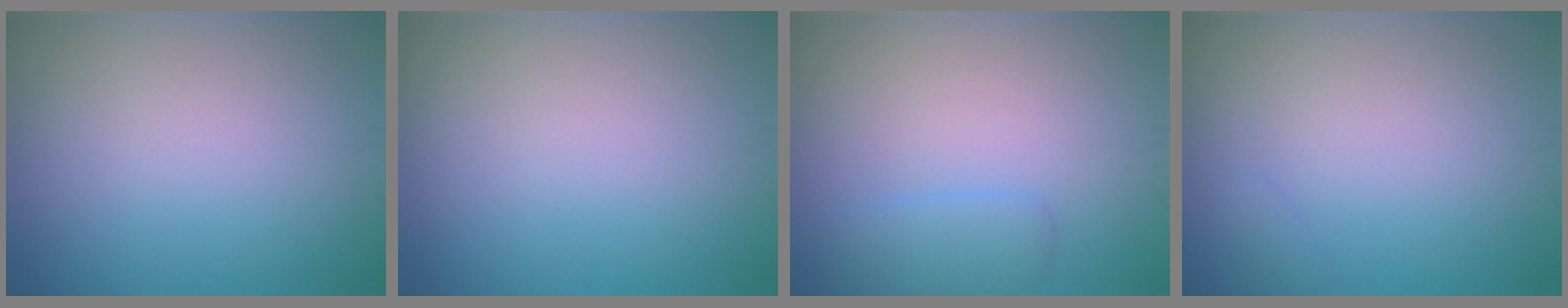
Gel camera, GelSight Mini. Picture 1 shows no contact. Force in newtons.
{"total": 0.0}
{"total": 1.8, "press": 1.8, "slide": 0.2}
{"total": 0.5, "press": 0.5, "slide": 0.0}